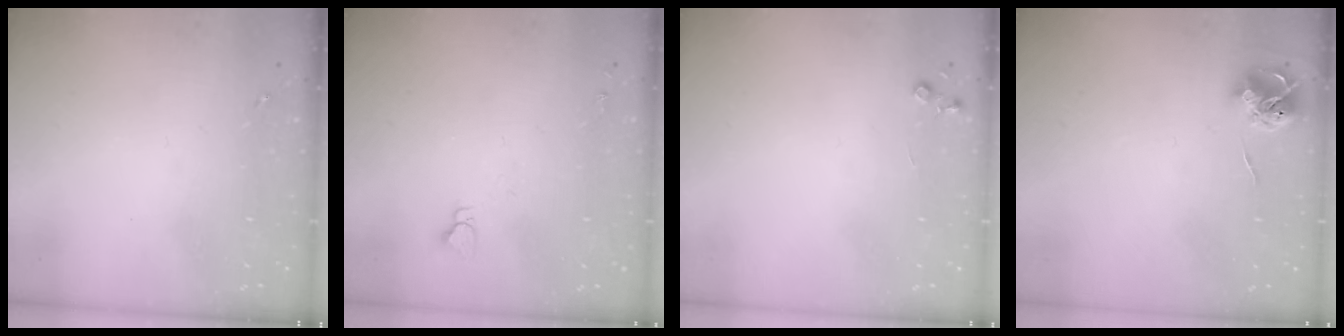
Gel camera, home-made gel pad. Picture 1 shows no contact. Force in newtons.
{"total": 4.0, "press": 4.0, "slide": 0.4}
{"total": 4.4, "press": 4.3, "slide": 0.5}
{"total": 7.3, "press": 7.3, "slide": 0.6}